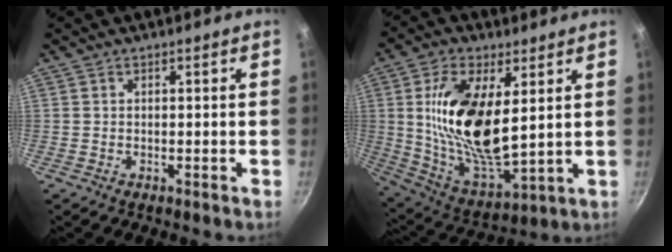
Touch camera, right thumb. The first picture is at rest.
{"total": 19.6, "force": [3.9, 9.0, 17.0], "torque": [-0.313, -0.029, 0.083]}